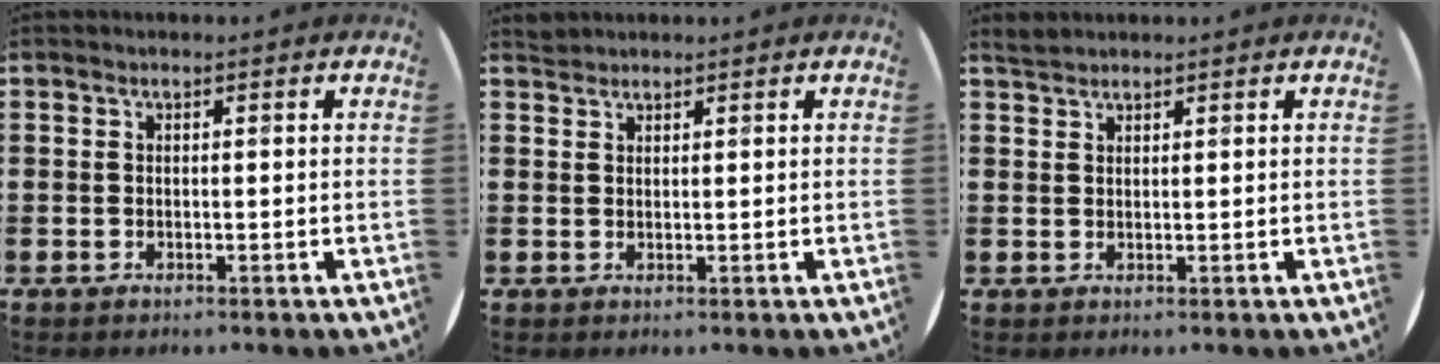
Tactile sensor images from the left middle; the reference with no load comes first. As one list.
[{"total": 1.1, "force": [1.1, 0.2, -0.2], "torque": [0.001, 0.002, 0.021]}, {"total": 1.3, "force": [1.2, 0.3, 0.0], "torque": [-0.003, 0.003, 0.025]}]